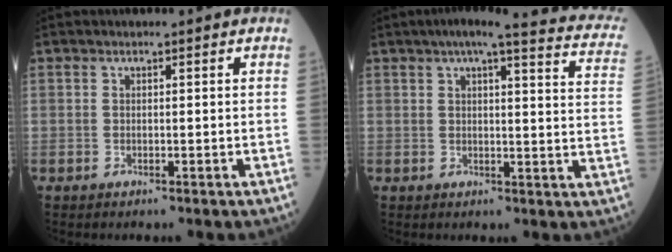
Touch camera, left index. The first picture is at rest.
{"total": 20.1, "force": [16.6, 2.1, 11.1], "torque": [-0.141, -0.007, 0.179]}